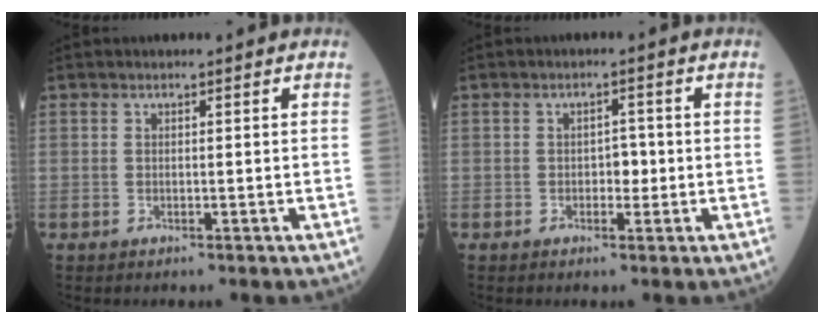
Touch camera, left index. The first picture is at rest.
{"total": 2.3, "force": [-0.6, 1.4, 1.7], "torque": [-0.018, 0.003, -0.010]}